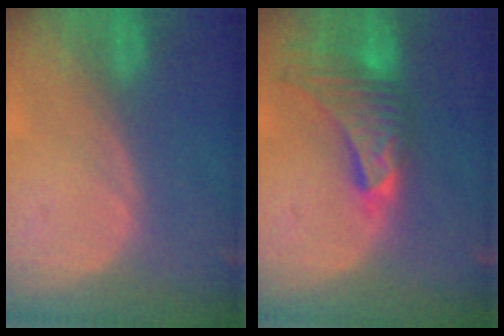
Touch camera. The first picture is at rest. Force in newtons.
{"total": 9.3, "press": 8.3, "slide": 4.3}